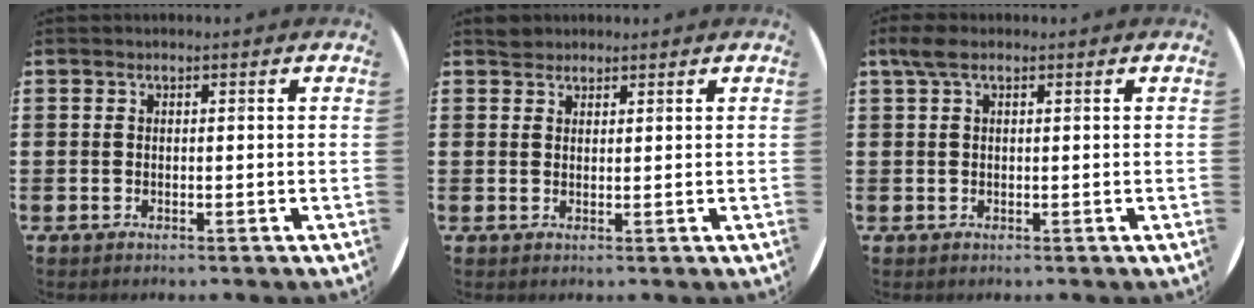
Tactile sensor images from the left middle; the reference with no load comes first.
{"total": 1.5, "force": [1.4, 0.5, -0.1], "torque": [0.007, 0.001, 0.026]}
{"total": 2.0, "force": [1.1, 0.7, 1.5], "torque": [-0.032, 0.007, 0.018]}